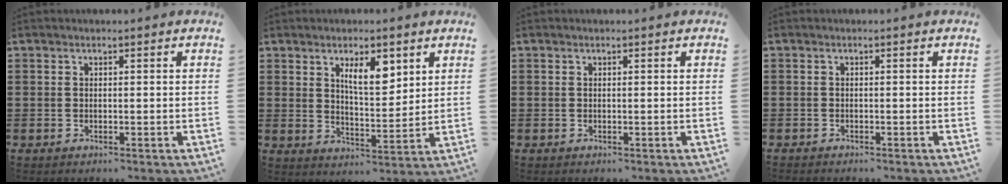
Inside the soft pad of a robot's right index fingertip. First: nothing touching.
{"total": 6.5, "force": [3.5, 2.4, 5.0], "torque": [-0.091, -0.001, 0.057]}
{"total": 0.0}
{"total": 0.6, "force": [-0.6, 0.2, 0.0], "torque": [-0.001, 0.000, -0.012]}